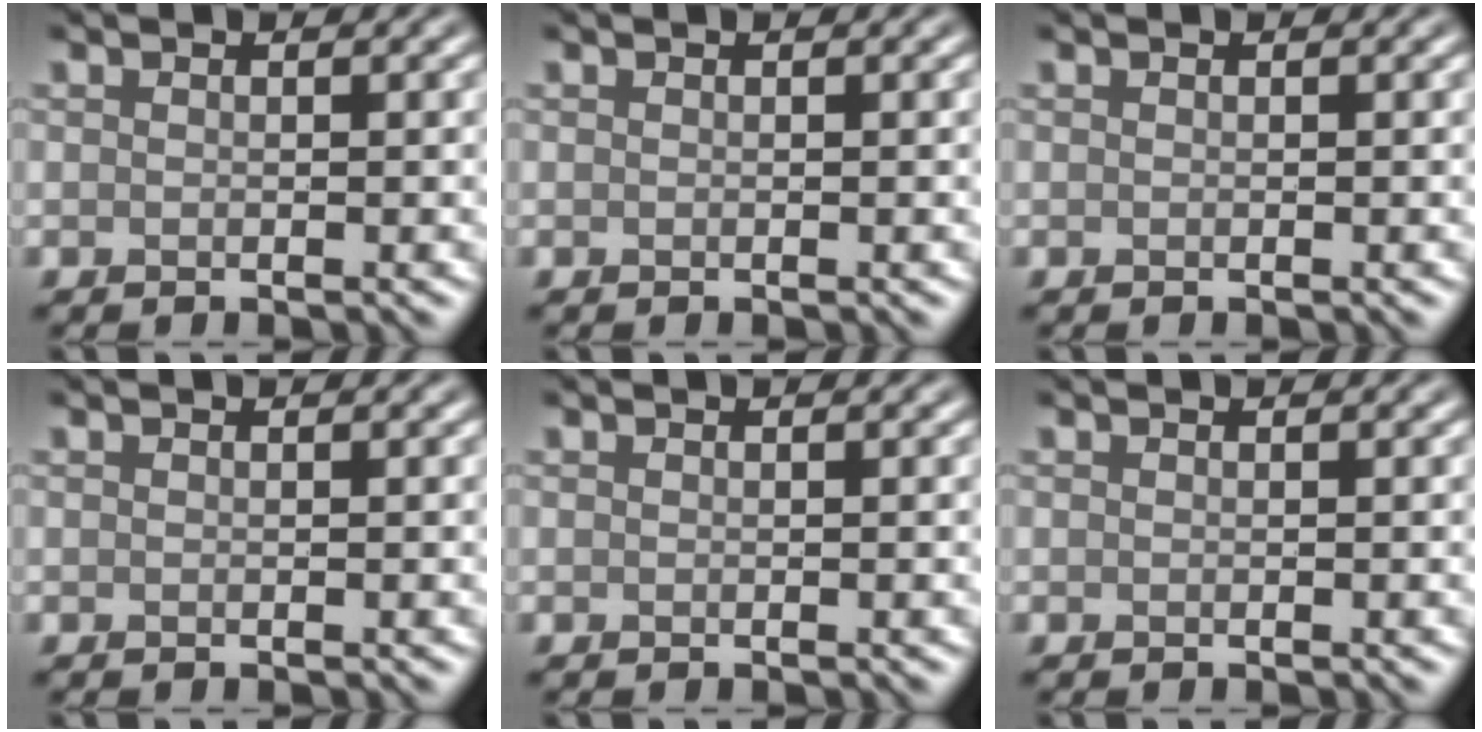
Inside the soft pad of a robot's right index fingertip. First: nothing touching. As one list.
[{"total": 0.0}, {"total": 0.0}, {"total": 0.0}, {"total": 0.0}, {"total": 0.0}]